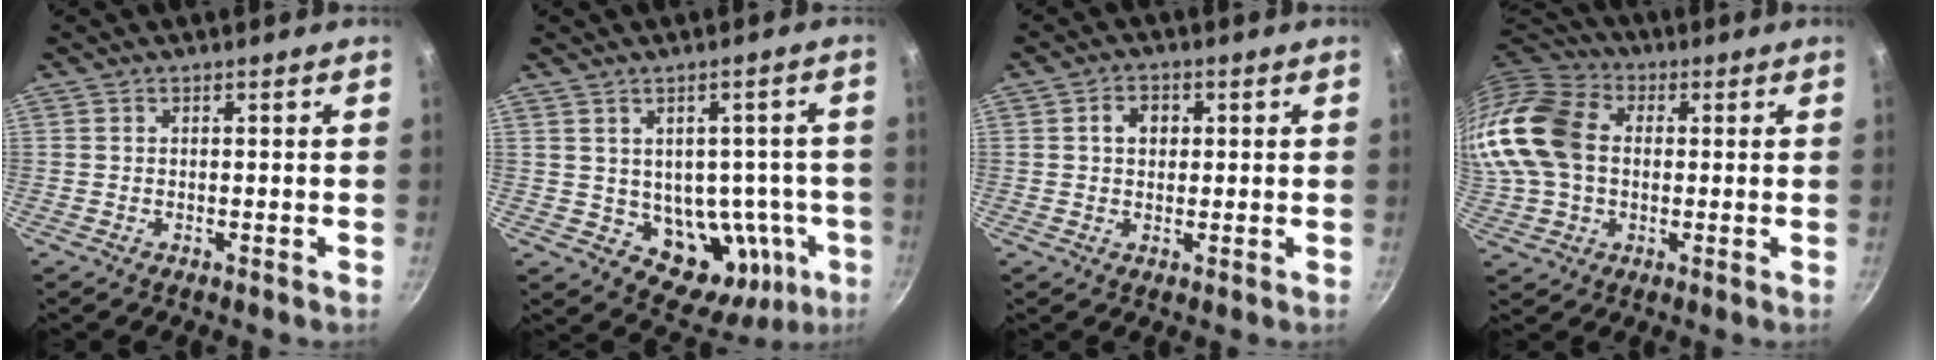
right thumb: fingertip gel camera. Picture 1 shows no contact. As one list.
[{"total": 14.1, "force": [-1.9, 10.7, 9.0], "torque": [-0.075, 0.000, -0.005]}, {"total": 3.8, "force": [0.9, 2.9, 2.2], "torque": [-0.018, 0.007, 0.011]}, {"total": 20.2, "force": [1.4, 15.2, 13.2], "torque": [-0.281, 0.038, 0.018]}]